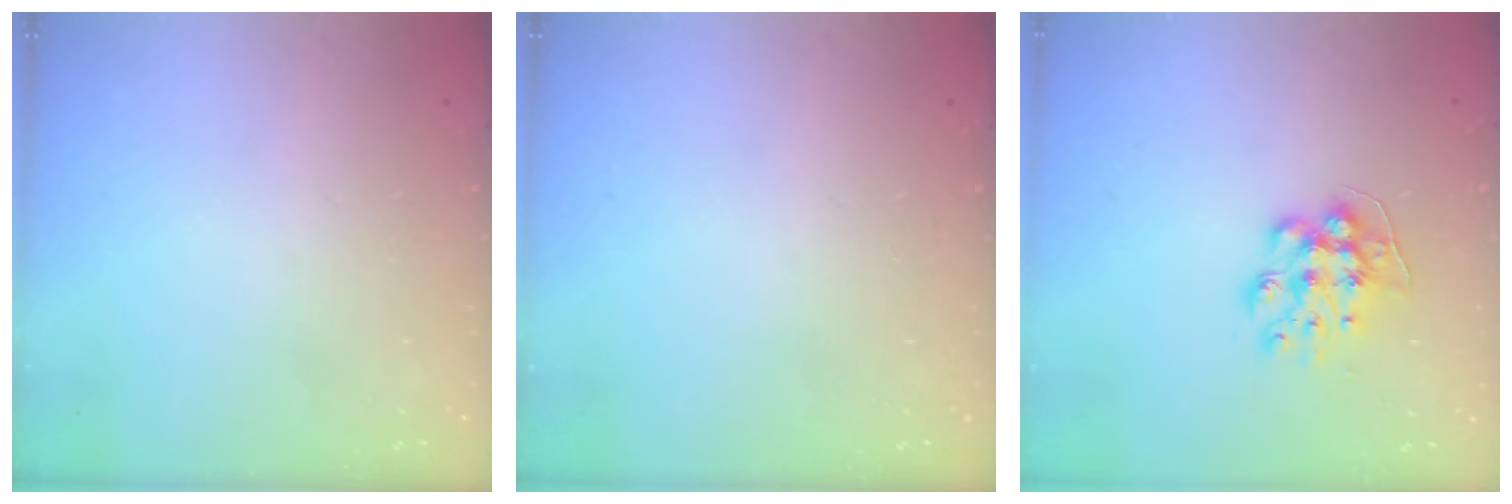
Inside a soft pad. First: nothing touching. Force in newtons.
{"total": 0.0}
{"total": 9.2, "press": 9.2, "slide": 0.2}